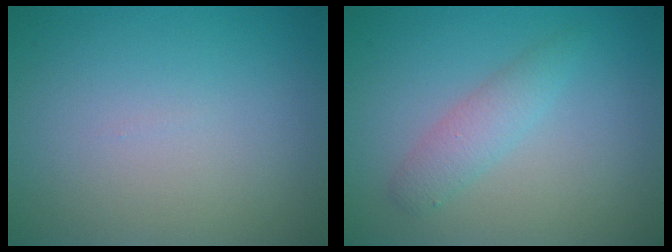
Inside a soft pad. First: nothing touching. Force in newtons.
{"total": 2.2, "press": 2.2, "slide": 0.1}